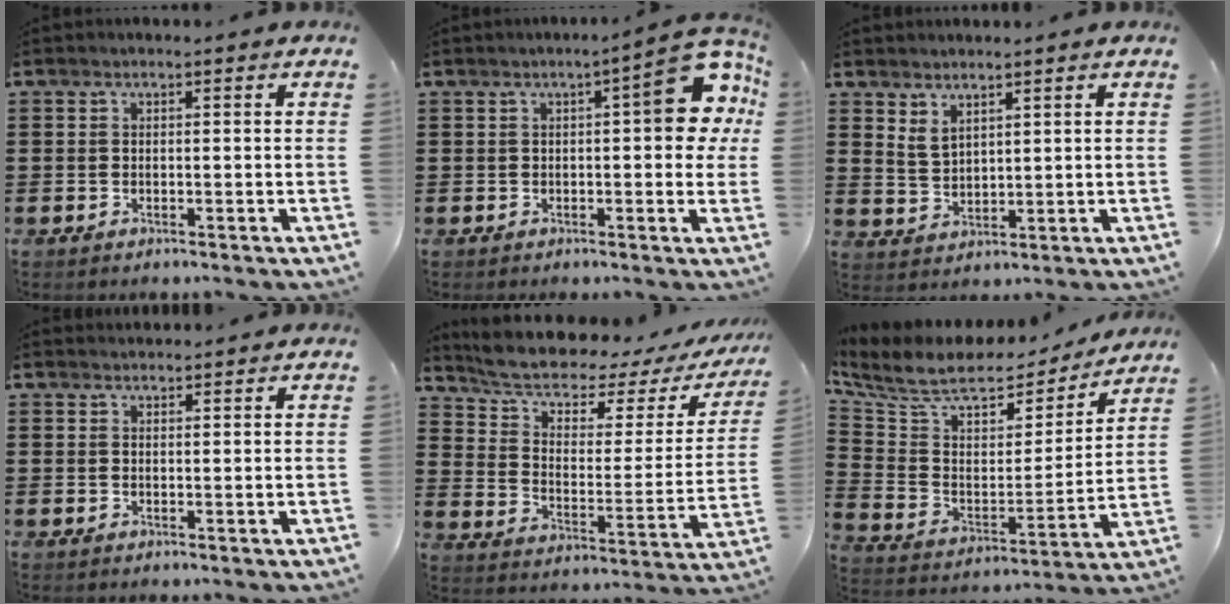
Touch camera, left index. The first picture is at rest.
{"total": 9.9, "force": [2.6, 2.7, 9.1], "torque": [-0.120, -0.009, 0.036]}
{"total": 2.8, "force": [2.5, 1.1, 0.9], "torque": [-0.023, -0.001, 0.047]}
{"total": 1.3, "force": [1.3, 0.2, 0.0], "torque": [-0.003, 0.001, 0.025]}
{"total": 7.0, "force": [5.9, 2.0, 3.1], "torque": [-0.091, -0.038, 0.102]}
{"total": 8.8, "force": [6.9, 3.4, 4.1], "torque": [-0.113, -0.041, 0.120]}